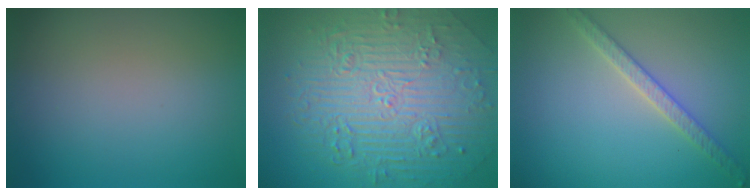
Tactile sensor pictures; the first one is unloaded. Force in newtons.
{"total": 10.6, "press": 7.0, "slide": 8.0}
{"total": 2.9, "press": 2.8, "slide": 0.6}